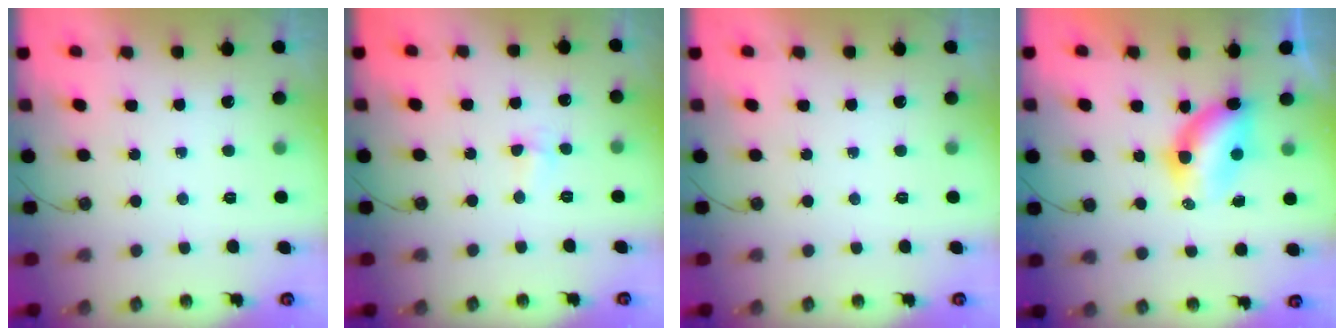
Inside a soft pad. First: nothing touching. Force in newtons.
{"total": 3.5, "press": 3.4, "slide": 0.8}
{"total": 0.0}
{"total": 8.0, "press": 7.0, "slide": 3.9}